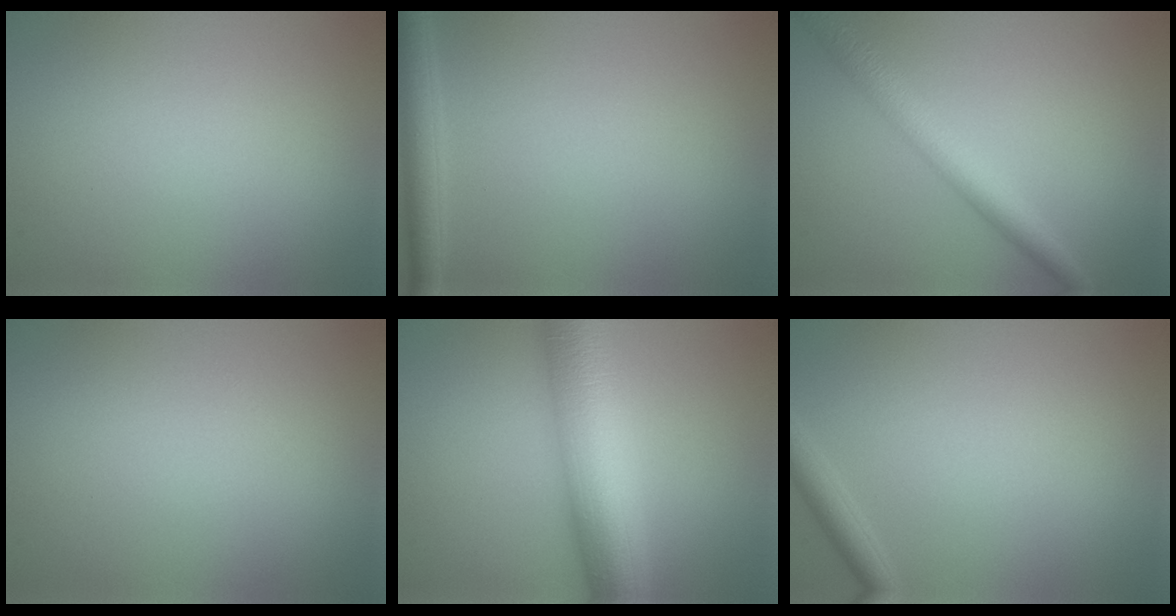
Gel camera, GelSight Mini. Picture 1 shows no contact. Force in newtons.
{"total": 2.5, "press": 2.5, "slide": 0.1}
{"total": 4.2, "press": 4.2, "slide": 0.1}
{"total": 0.0}
{"total": 9.7, "press": 9.7, "slide": 0.2}
{"total": 1.8, "press": 1.8, "slide": 0.1}